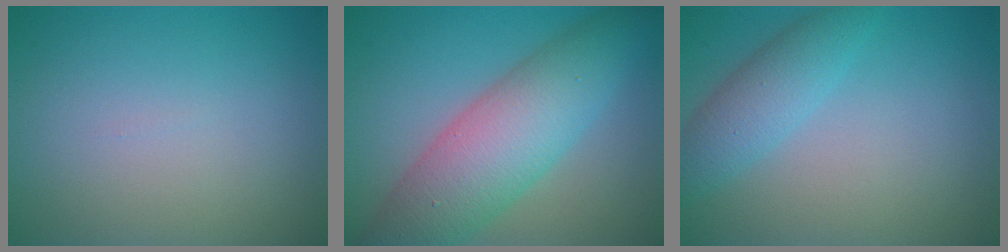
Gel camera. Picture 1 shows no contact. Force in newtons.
{"total": 8.5, "press": 8.5, "slide": 0.1}
{"total": 3.5, "press": 3.5, "slide": 0.2}